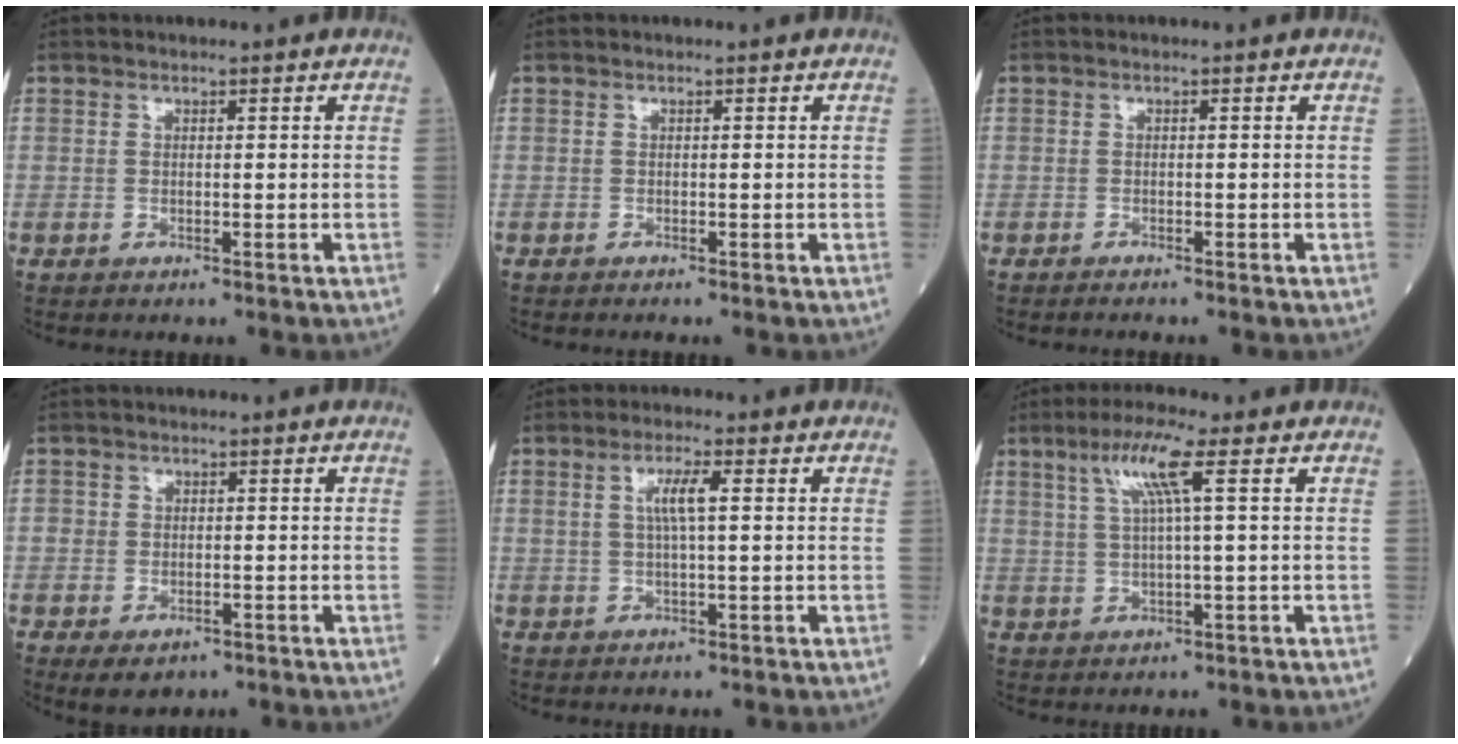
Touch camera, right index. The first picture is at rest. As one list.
[{"total": 0.5, "force": [-0.5, 0.0, 0.1], "torque": [0.001, -0.001, -0.010]}, {"total": 1.1, "force": [-1.0, -0.1, 0.3], "torque": [-0.007, 0.000, -0.016]}, {"total": 4.6, "force": [-2.3, 3.3, 2.1], "torque": [-0.029, -0.001, -0.030]}, {"total": 3.9, "force": [0.8, 0.3, 3.8], "torque": [-0.074, 0.005, 0.015]}, {"total": 5.9, "force": [2.4, -0.6, 5.4], "torque": [-0.109, 0.010, 0.047]}]